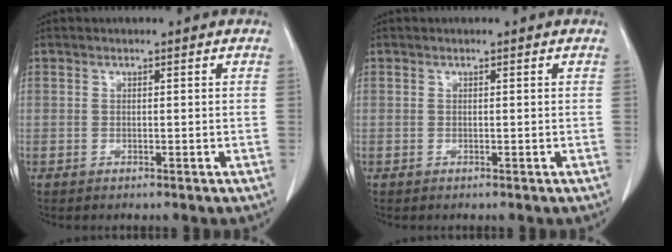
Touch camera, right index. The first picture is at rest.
{"total": 0.0}